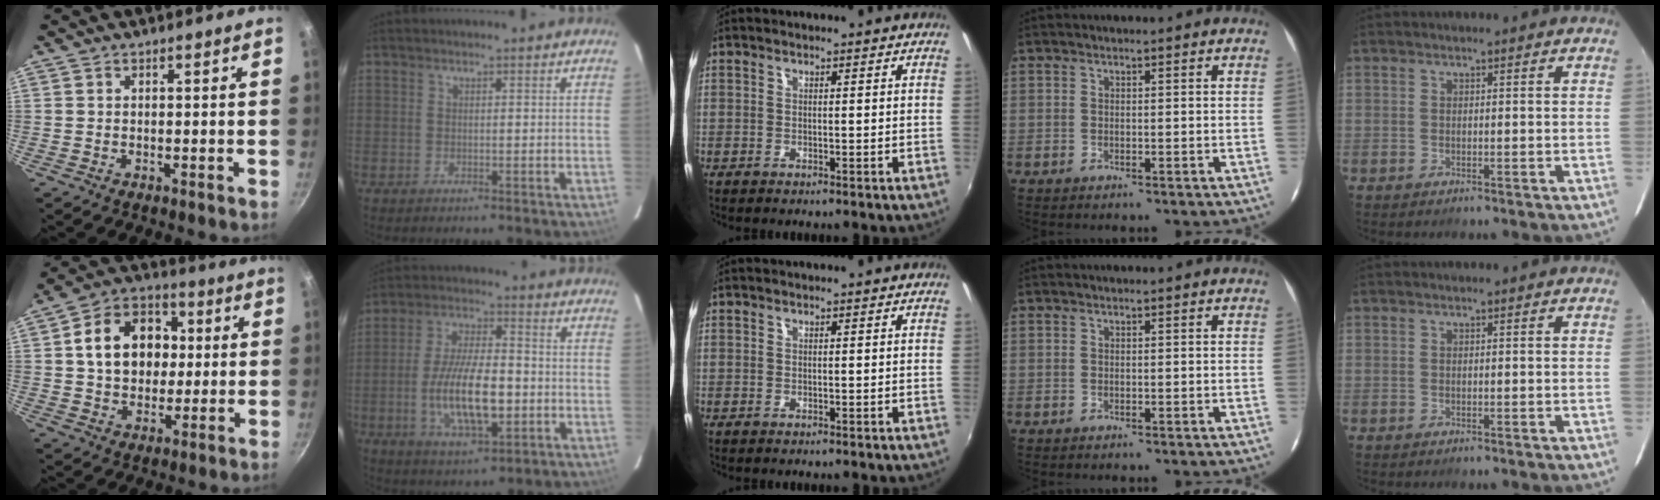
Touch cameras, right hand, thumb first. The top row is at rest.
{"thumb": {"total": 15.0, "force": [2.1, 11.7, 9.1], "torque": [-0.115, 0.024, 0.025]}, "index": {"total": 14.3, "force": [-3.1, 5.4, 12.8], "torque": [-0.253, -0.008, -0.051]}}